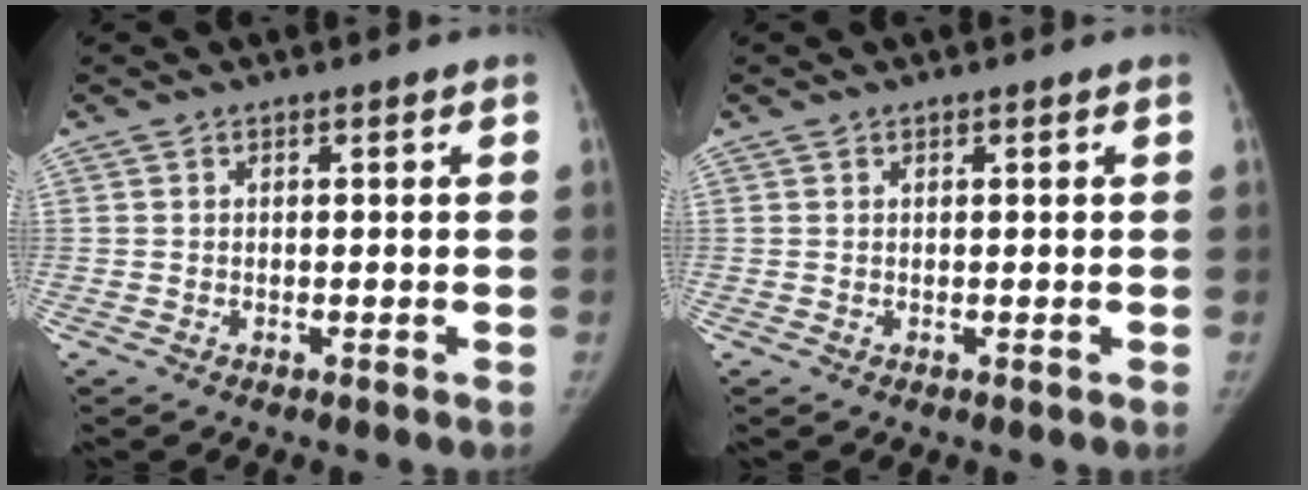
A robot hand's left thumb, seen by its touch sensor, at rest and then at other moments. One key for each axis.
{"total": 0.0}